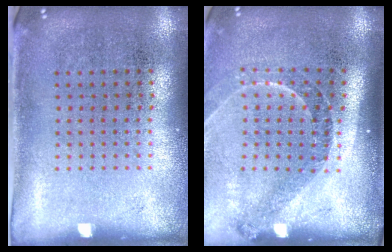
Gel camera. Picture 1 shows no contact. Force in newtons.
{"total": 1.4, "press": 1.3, "slide": 0.7}